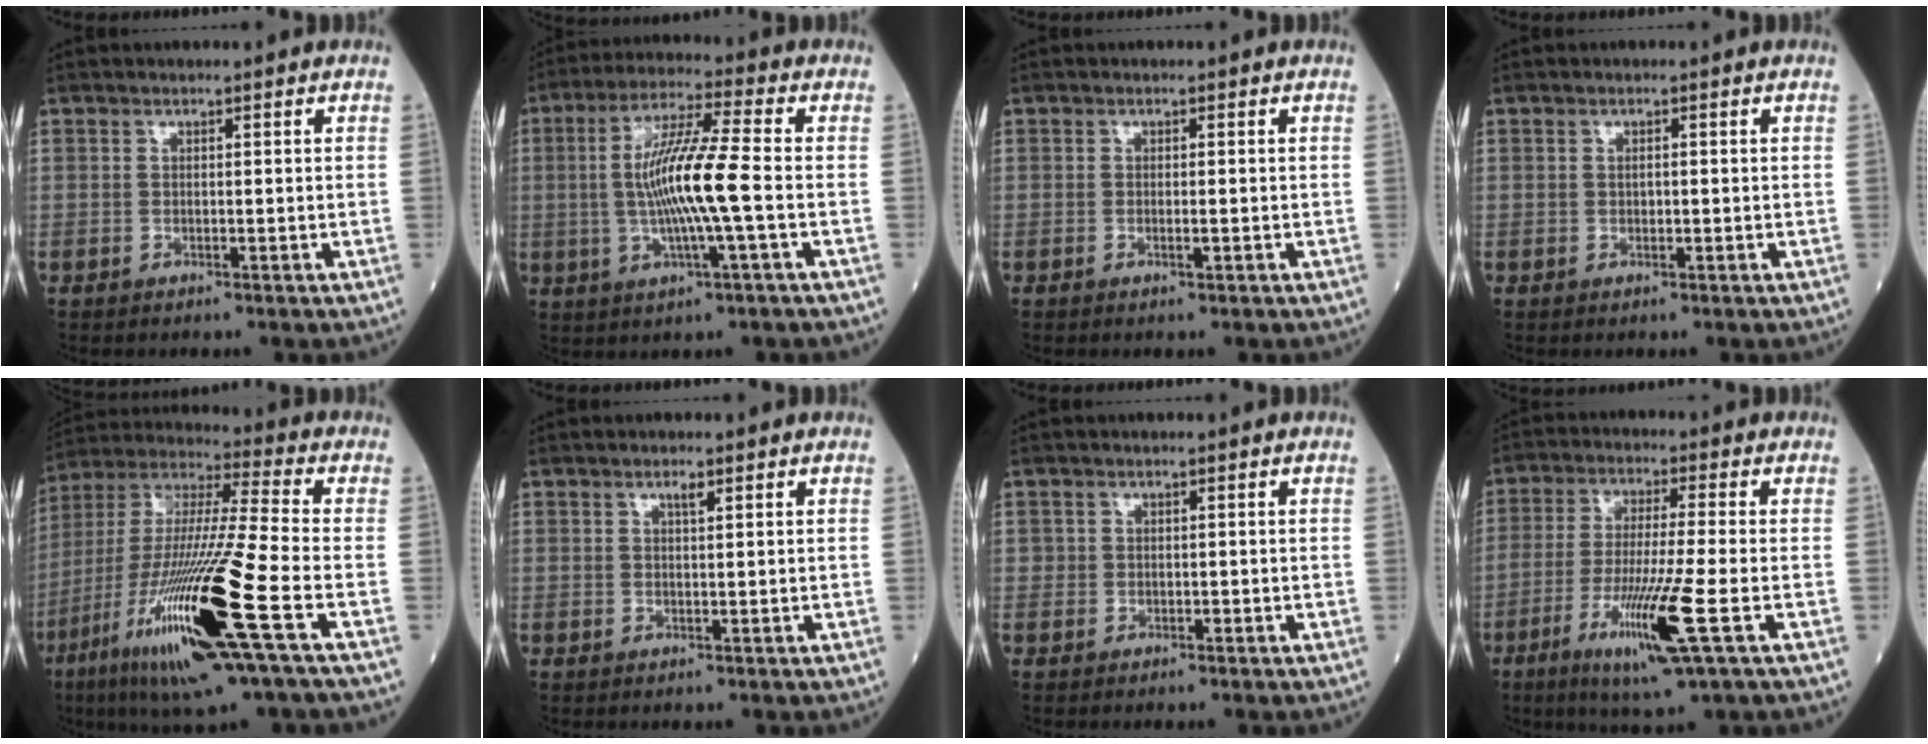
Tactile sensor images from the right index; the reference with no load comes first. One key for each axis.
{"total": 11.4, "fx": -0.9, "fy": 0.1, "fz": 11.3, "tx": -0.220, "ty": 0.005, "tz": -0.021}
{"total": 1.0, "fx": -0.3, "fy": 0.1, "fz": 0.9, "tx": -0.018, "ty": -0.002, "tz": -0.004}
{"total": 0.7, "fx": 0.0, "fy": 0.4, "fz": 0.5, "tx": -0.011, "ty": 0.000, "tz": 0.001}
{"total": 23.1, "fx": -9.0, "fy": 0.9, "fz": 21.3, "tx": -0.430, "ty": -0.041, "tz": -0.169}
{"total": 1.2, "fx": 0.7, "fy": 0.2, "fz": 0.9, "tx": -0.018, "ty": -0.002, "tz": 0.013}
{"total": 0.7, "fx": 0.0, "fy": 0.7, "fz": 0.1, "tx": 0.004, "ty": 0.003, "tz": -0.002}
{"total": 11.7, "fx": -4.6, "fy": -0.5, "fz": 10.8, "tx": -0.211, "ty": -0.028, "tz": -0.084}